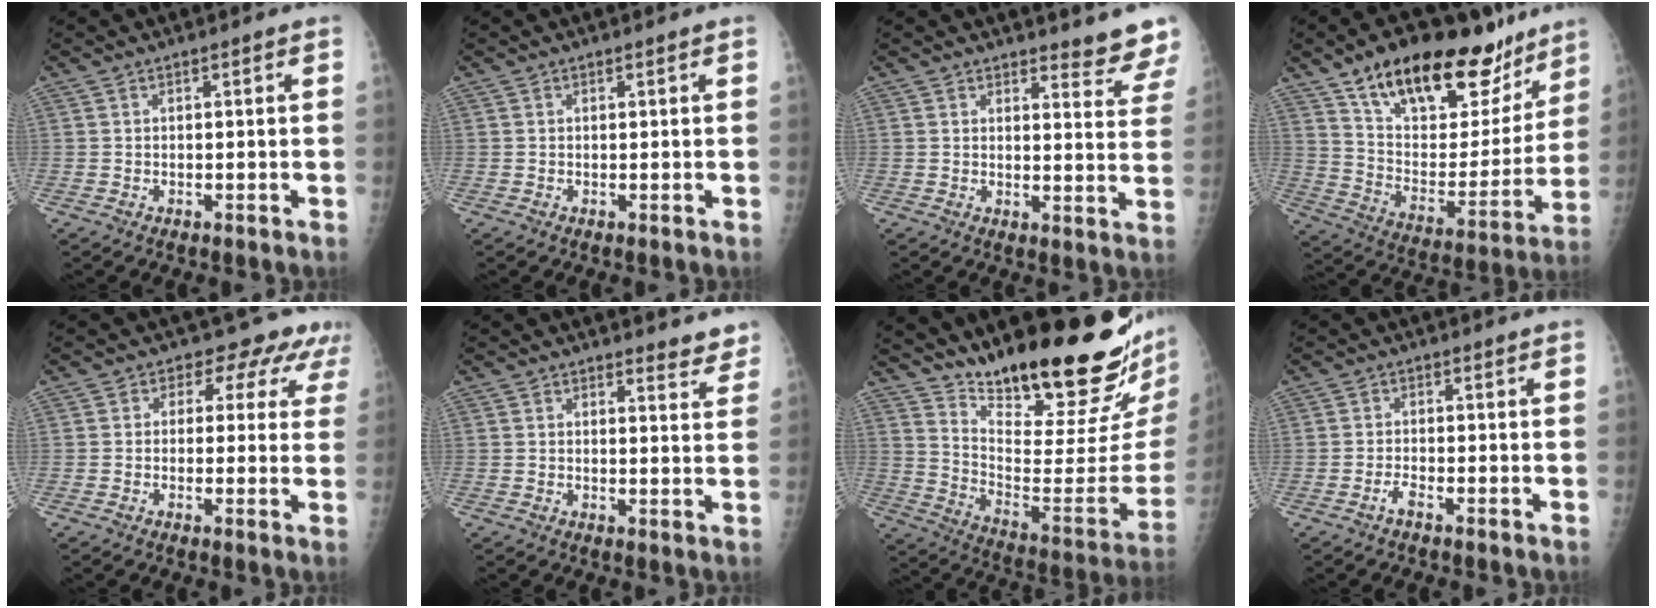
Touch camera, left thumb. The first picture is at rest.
{"total": 0.0}
{"total": 7.3, "force": [7.0, 1.5, 1.4], "torque": [0.015, -0.056, 0.064]}
{"total": 28.4, "force": [18.9, 12.8, 16.8], "torque": [-0.216, -0.052, 0.303]}
{"total": 7.3, "force": [4.2, 5.4, 2.6], "torque": [0.013, -0.008, 0.032]}
{"total": 4.0, "force": [3.7, 1.5, 0.6], "torque": [0.018, -0.027, 0.030]}
{"total": 28.9, "force": [22.0, 5.7, 17.8], "torque": [-0.252, -0.148, 0.328]}
{"total": 1.5, "force": [-1.2, 0.3, 1.0], "torque": [-0.026, 0.003, -0.025]}